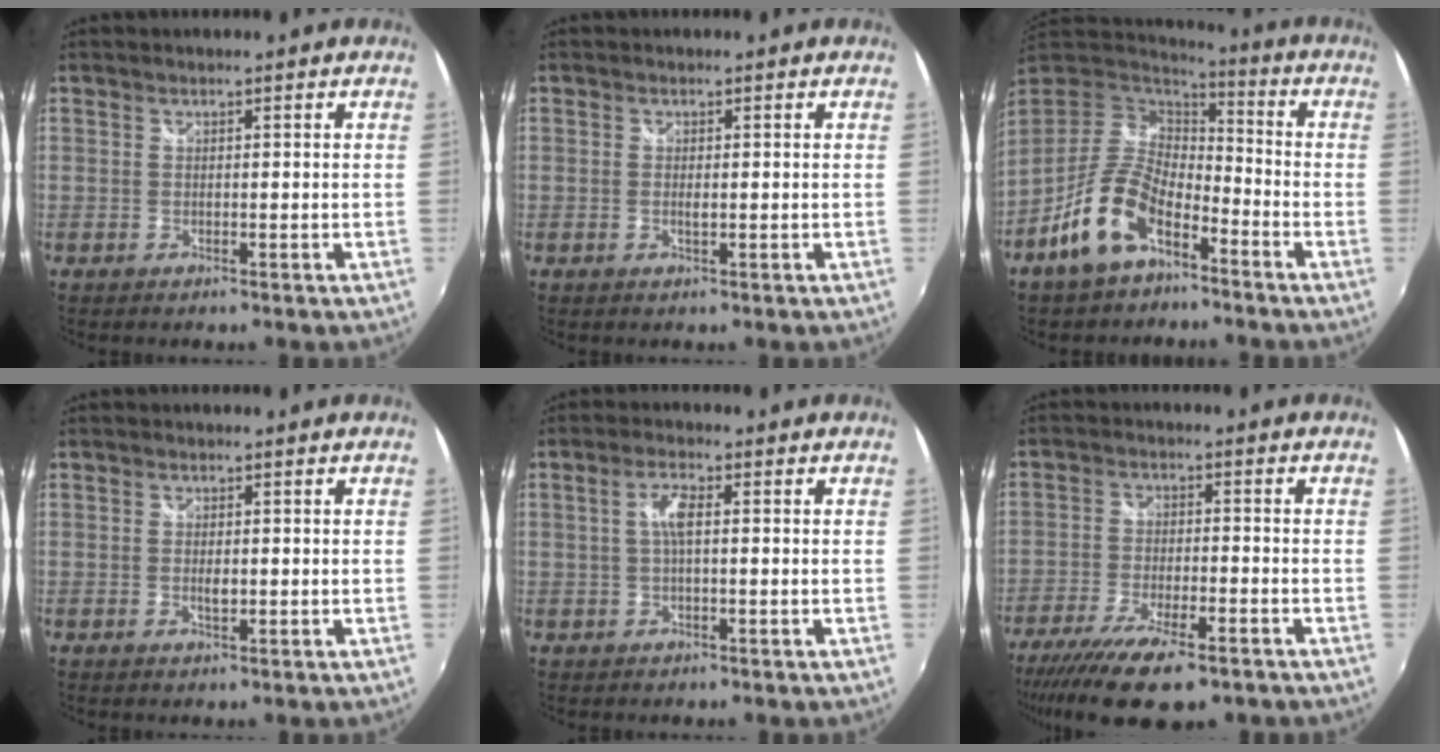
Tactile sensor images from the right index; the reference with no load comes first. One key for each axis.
{"total": 0.9, "fx": 0.1, "fy": 0.2, "fz": 0.9, "tx": -0.017, "ty": 0.002, "tz": 0.001}
{"total": 13.7, "fx": -7.8, "fy": 6.6, "fz": 9.1, "tx": -0.193, "ty": 0.001, "tz": -0.147}
{"total": 1.6, "fx": -0.1, "fy": 0.7, "fz": 1.4, "tx": -0.025, "ty": 0.001, "tz": 0.000}
{"total": 3.5, "fx": 0.3, "fy": 0.9, "fz": 3.4, "tx": -0.067, "ty": 0.006, "tz": 0.006}
{"total": 15.2, "fx": -10.9, "fy": 4.3, "fz": 9.6, "tx": -0.204, "ty": -0.050, "tz": -0.186}